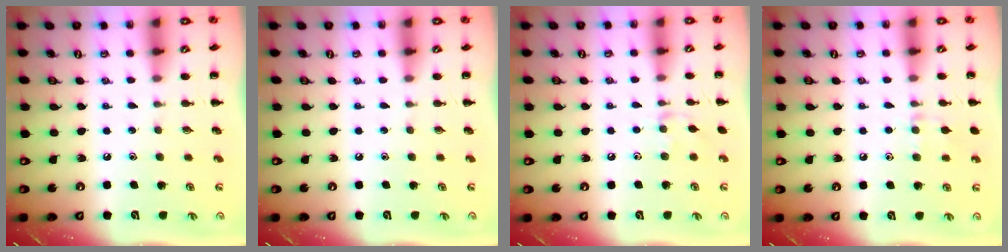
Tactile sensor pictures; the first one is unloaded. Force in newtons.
{"total": 0.0}
{"total": 4.4, "press": 4.3, "slide": 1.0}
{"total": 7.3, "press": 6.8, "slide": 2.7}